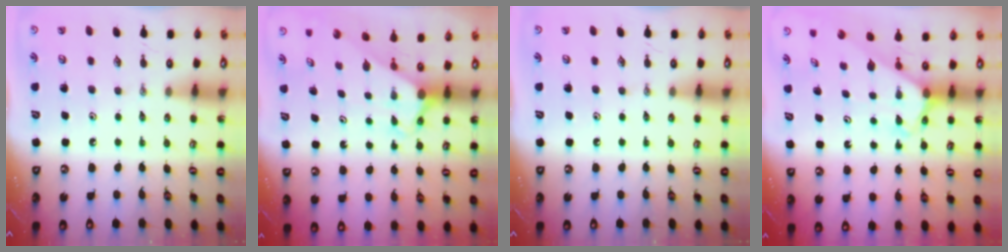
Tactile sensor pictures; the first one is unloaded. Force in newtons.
{"total": 2.8, "press": 2.8, "slide": 0.0}
{"total": 0.0}
{"total": 2.7, "press": 2.7, "slide": 0.2}